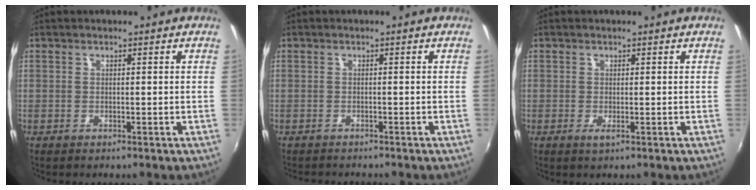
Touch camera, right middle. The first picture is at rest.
{"total": 2.1, "force": [-2.0, 0.3, 0.5], "torque": [-0.017, -0.012, -0.031]}
{"total": 1.0, "force": [0.0, -0.1, 1.0], "torque": [-0.017, -0.002, -0.001]}